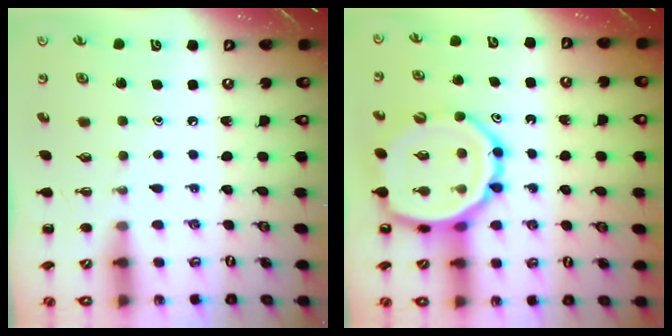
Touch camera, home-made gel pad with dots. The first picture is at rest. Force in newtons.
{"total": 15.8, "press": 15.5, "slide": 2.9}